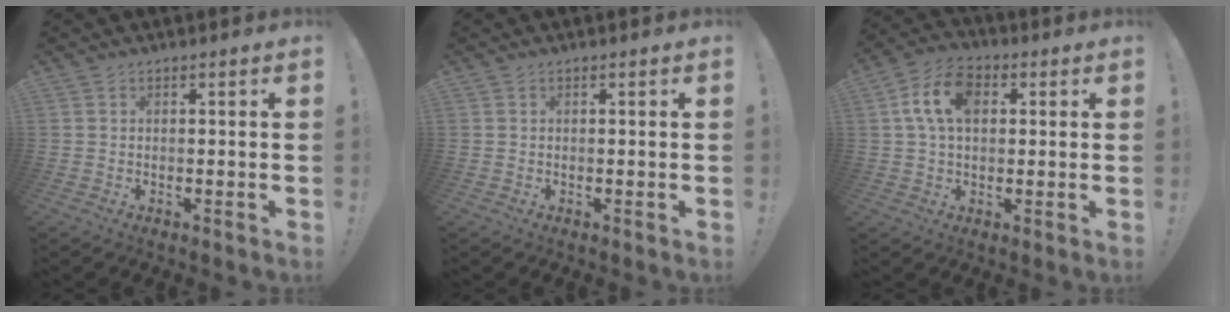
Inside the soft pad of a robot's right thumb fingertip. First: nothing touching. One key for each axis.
{"total": 0.0}
{"total": 11.6, "fx": 2.8, "fy": 7.6, "fz": 8.3, "tx": -0.159, "ty": 0.016, "tz": 0.055}